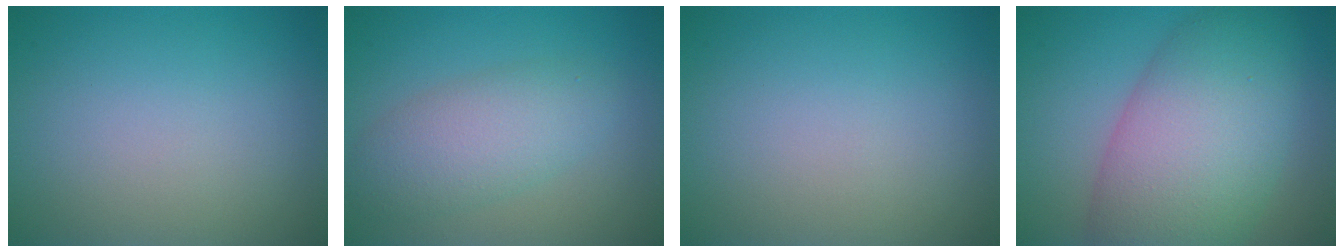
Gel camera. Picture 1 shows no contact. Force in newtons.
{"total": 4.4, "press": 4.4, "slide": 0.1}
{"total": 0.0}
{"total": 11.0, "press": 11.0, "slide": 0.2}